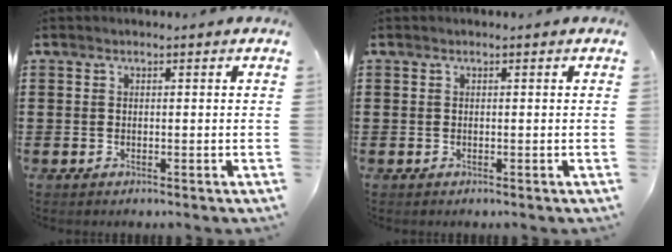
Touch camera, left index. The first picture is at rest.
{"total": 0.0}